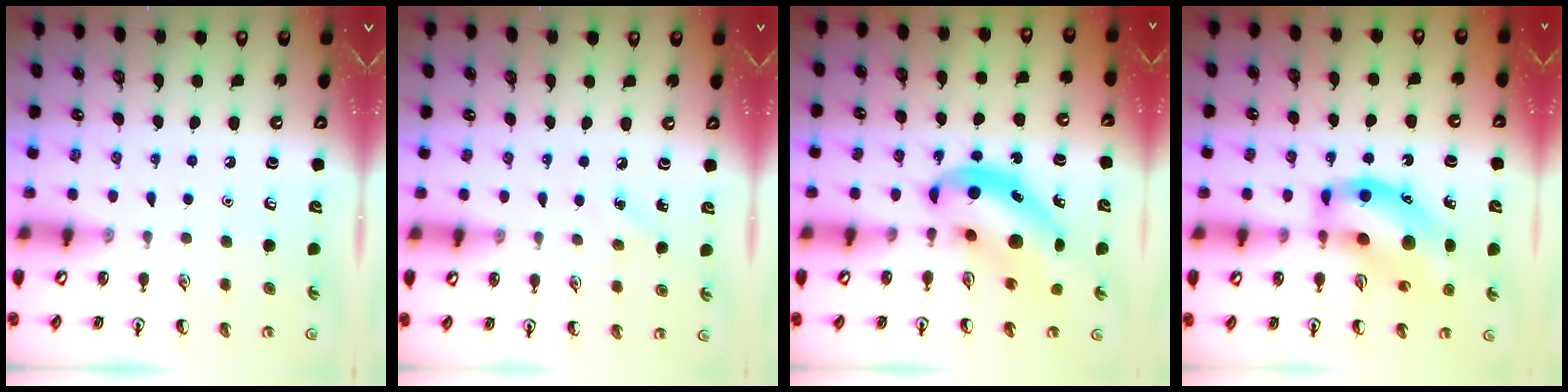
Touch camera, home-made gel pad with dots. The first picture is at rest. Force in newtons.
{"total": 5.2, "press": 4.9, "slide": 1.7}
{"total": 9.7, "press": 9.3, "slide": 2.9}
{"total": 16.3, "press": 15.9, "slide": 3.6}